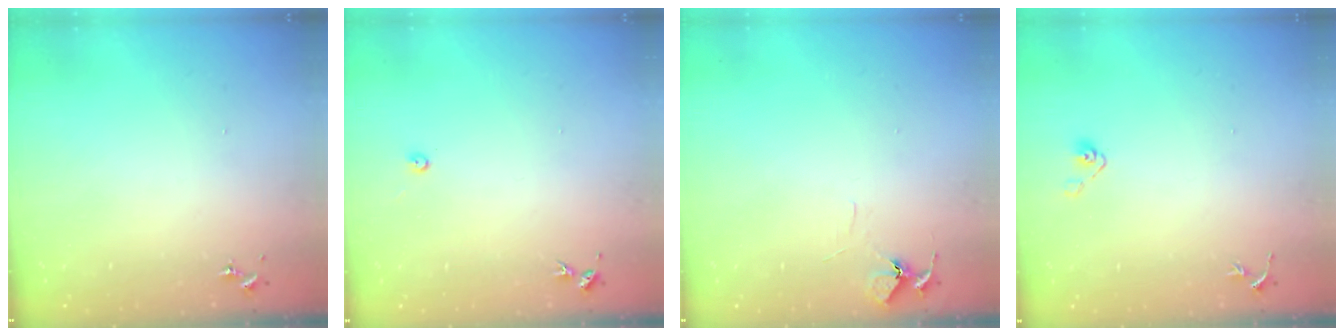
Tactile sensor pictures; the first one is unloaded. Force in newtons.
{"total": 3.0, "press": 3.0, "slide": 0.4}
{"total": 5.8, "press": 5.8, "slide": 0.6}
{"total": 4.1, "press": 3.7, "slide": 1.7}